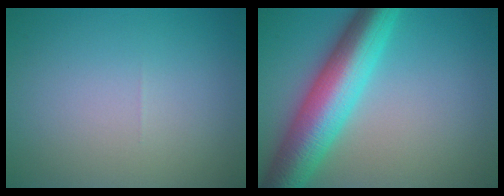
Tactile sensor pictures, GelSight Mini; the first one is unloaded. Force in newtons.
{"total": 9.5, "press": 9.5, "slide": 0.1}